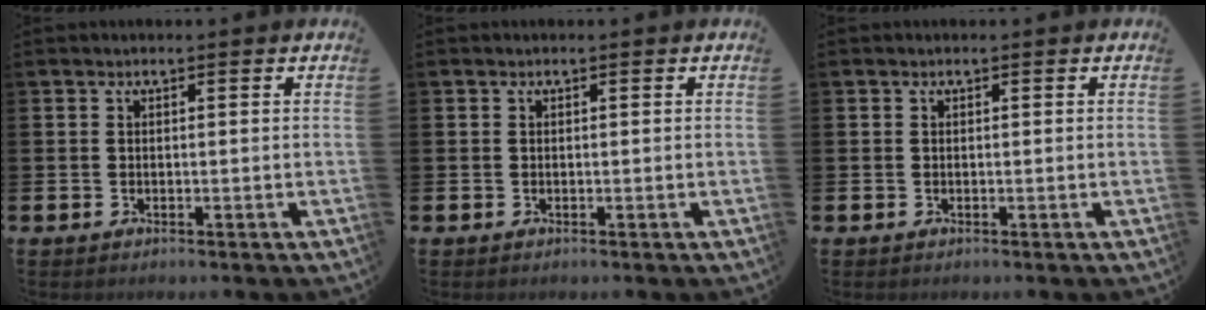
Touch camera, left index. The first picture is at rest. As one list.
[{"total": 0.0}, {"total": 0.0}]